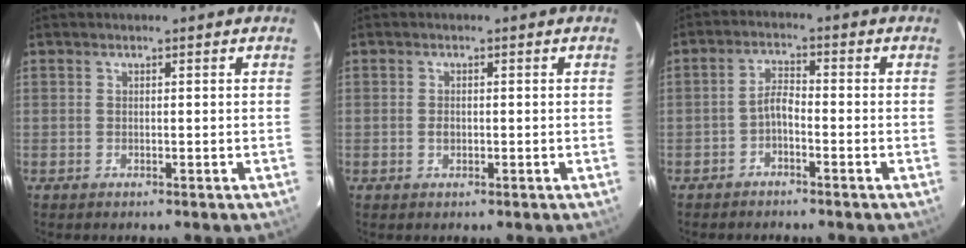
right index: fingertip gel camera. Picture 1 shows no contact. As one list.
[{"total": 1.3, "force": [-0.2, 1.0, 0.8], "torque": [-0.016, 0.002, -0.005]}, {"total": 2.8, "force": [-1.9, 0.9, 1.8], "torque": [-0.042, 0.012, -0.036]}]